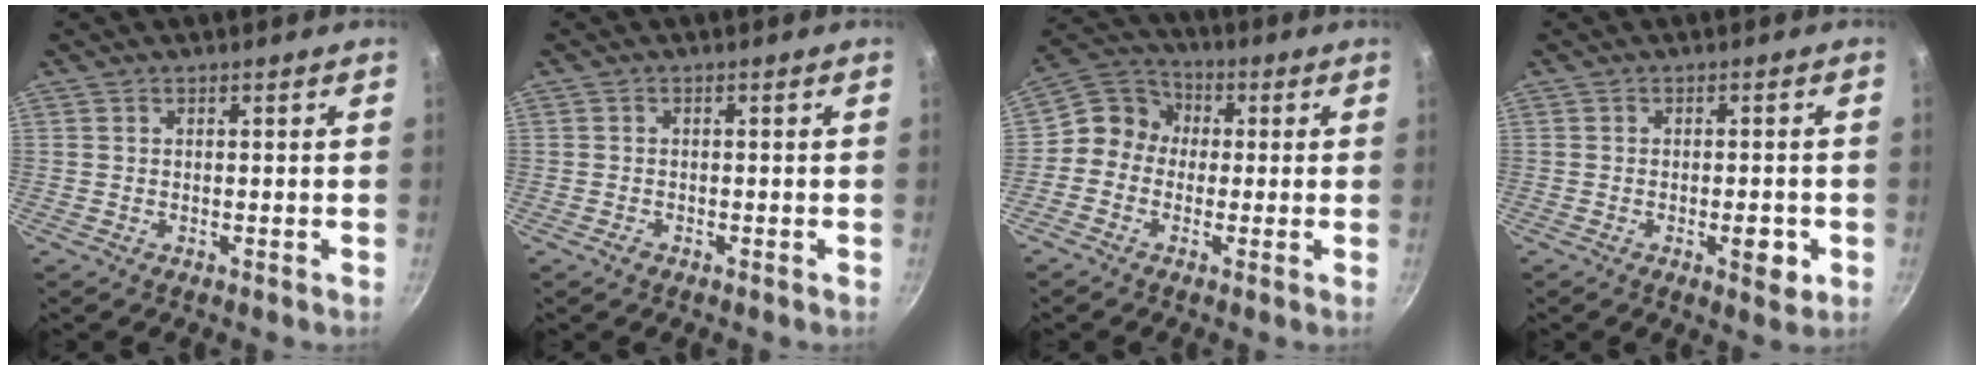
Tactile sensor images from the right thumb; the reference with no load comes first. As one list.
[{"total": 1.1, "force": [-0.8, 0.7, 0.4], "torque": [-0.008, 0.005, -0.014]}, {"total": 7.7, "force": [-0.3, 7.1, 3.1], "torque": [-0.030, 0.023, -0.034]}, {"total": 4.6, "force": [-1.4, 1.9, 3.9], "torque": [-0.040, 0.005, -0.016]}]